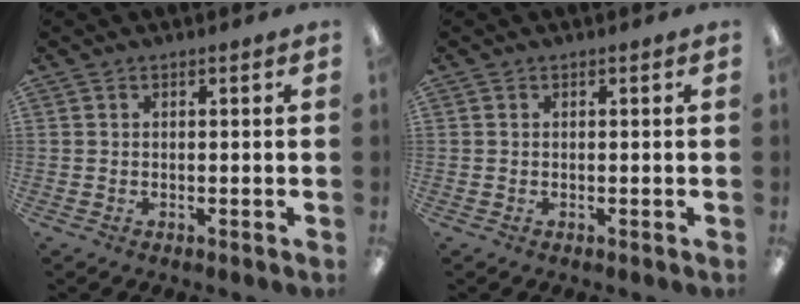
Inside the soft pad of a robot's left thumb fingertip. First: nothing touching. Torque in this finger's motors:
{"motor_torque": [-0.08, 0.08, 0.00, 0.00, 0.00]}